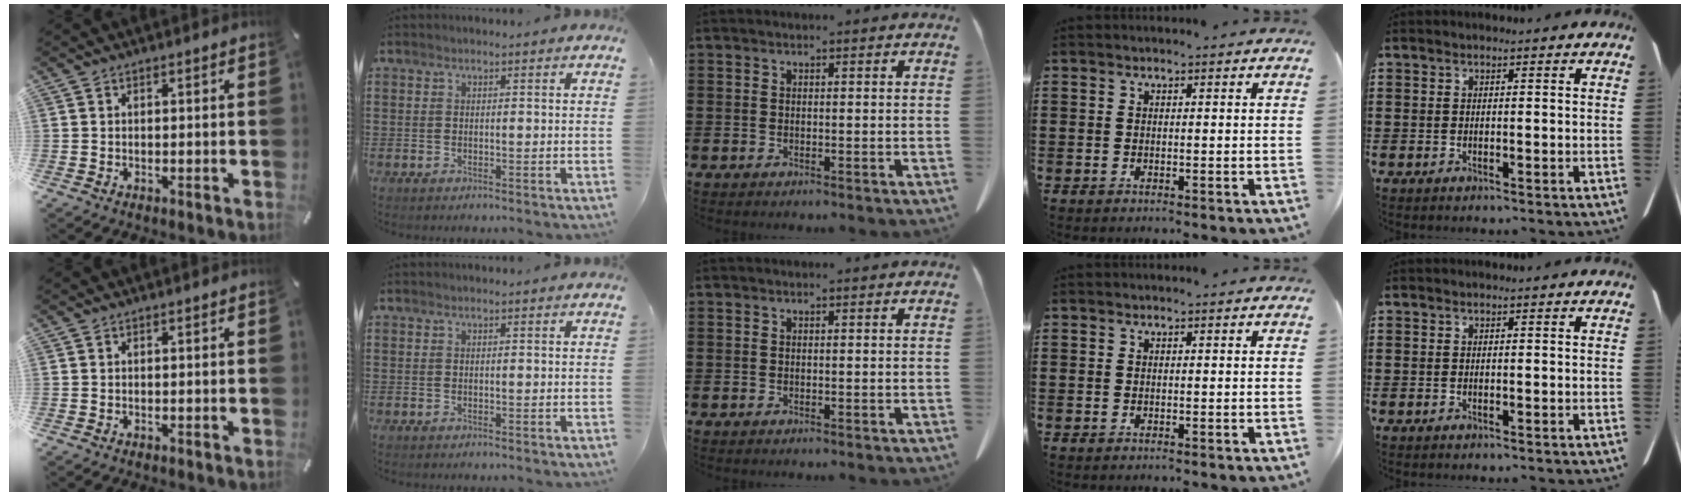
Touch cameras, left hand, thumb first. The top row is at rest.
{}